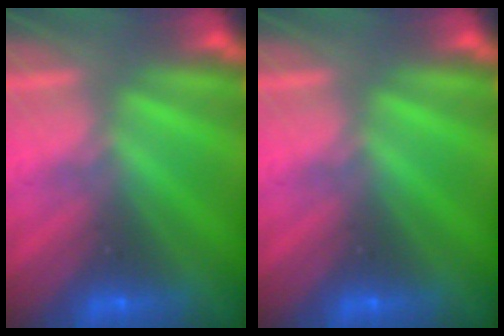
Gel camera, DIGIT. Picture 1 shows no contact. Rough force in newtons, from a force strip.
{"total": 0.0}